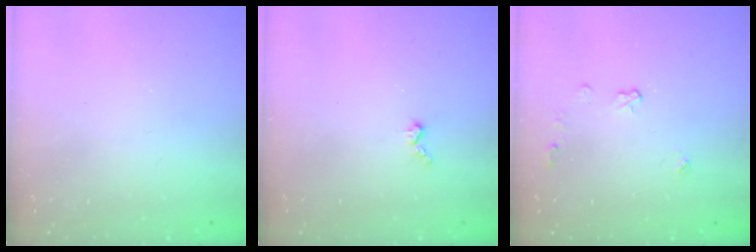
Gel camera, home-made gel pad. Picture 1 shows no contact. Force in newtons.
{"total": 3.7, "press": 3.6, "slide": 0.5}
{"total": 4.2, "press": 4.1, "slide": 0.4}